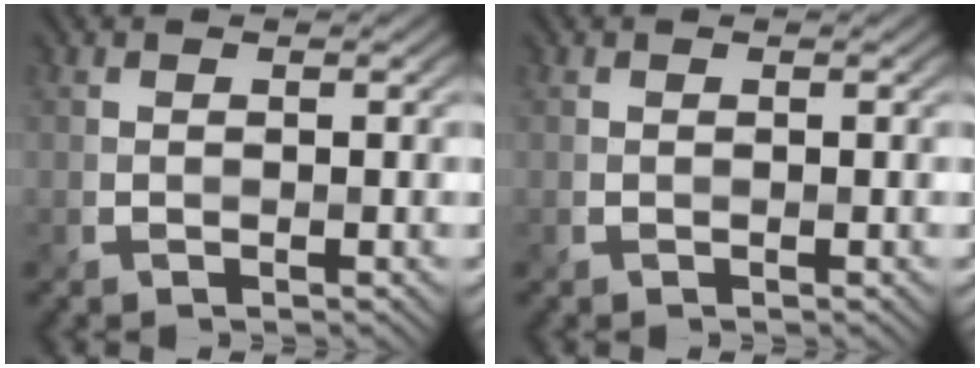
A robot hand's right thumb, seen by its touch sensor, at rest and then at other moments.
{"total": 0.0}